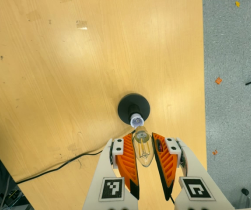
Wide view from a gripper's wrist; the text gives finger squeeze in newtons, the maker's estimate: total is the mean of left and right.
{"total": 11.2, "left": 11.3, "right": 11.1}